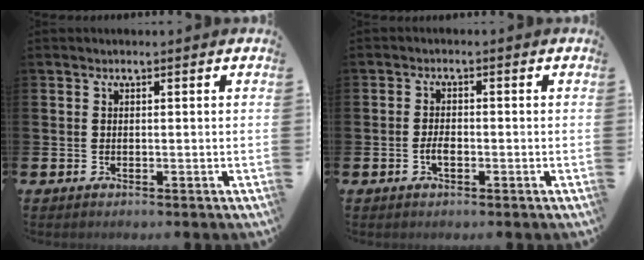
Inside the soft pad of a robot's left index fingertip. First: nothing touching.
{"total": 2.1, "force": [-0.7, 1.0, 1.7], "torque": [-0.031, 0.002, -0.014]}